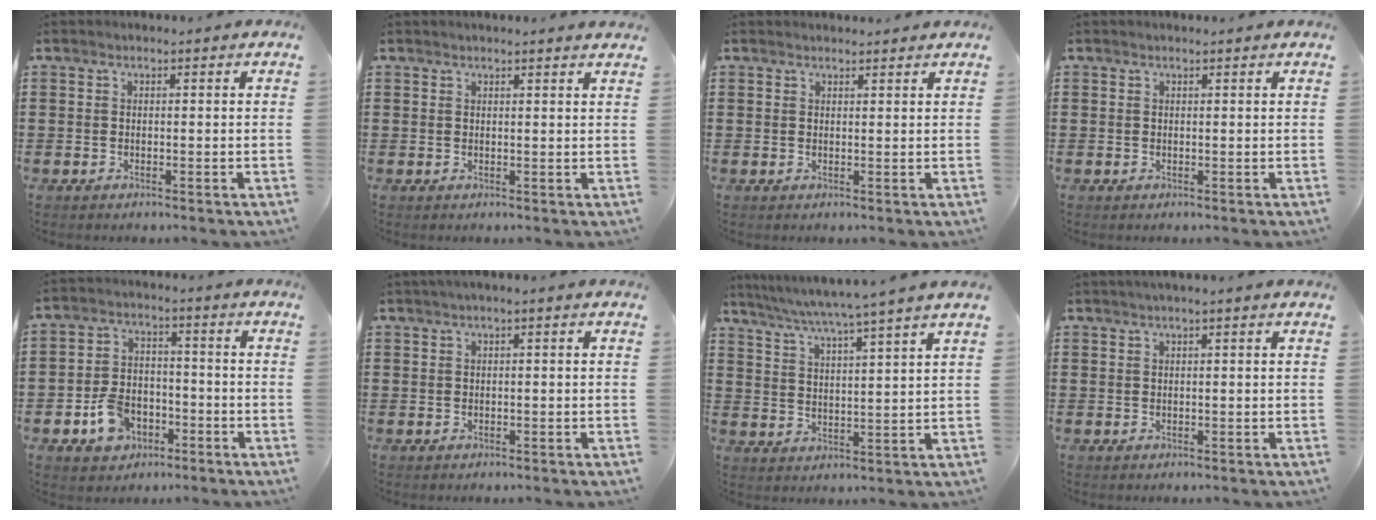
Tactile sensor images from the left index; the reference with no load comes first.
{"total": 1.2, "force": [1.1, -0.2, 0.3], "torque": [-0.007, -0.002, 0.021]}
{"total": 1.0, "force": [1.0, 0.1, 0.0], "torque": [-0.004, 0.000, 0.020]}
{"total": 0.0}
{"total": 6.3, "force": [-3.4, 4.4, 3.0], "torque": [-0.072, 0.015, -0.065]}
{"total": 1.0, "force": [-0.2, 0.0, 0.9], "torque": [-0.012, -0.004, -0.003]}
{"total": 5.0, "force": [4.2, -1.5, 2.1], "torque": [-0.058, -0.034, 0.066]}
{"total": 0.9, "force": [0.4, -0.2, 0.8], "torque": [-0.013, -0.001, 0.007]}